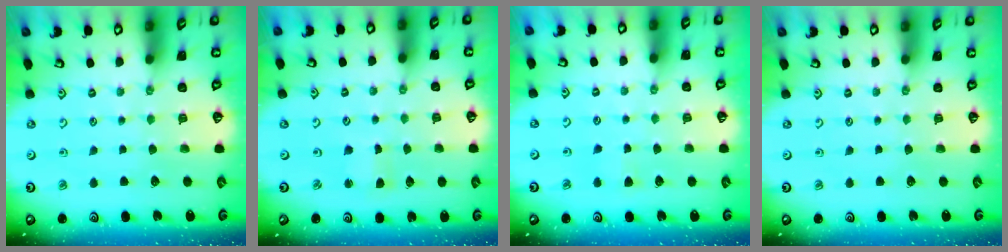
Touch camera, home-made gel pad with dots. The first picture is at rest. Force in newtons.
{"total": 2.8, "press": 2.8, "slide": 0.2}
{"total": 4.0, "press": 3.9, "slide": 0.5}
{"total": 0.0}